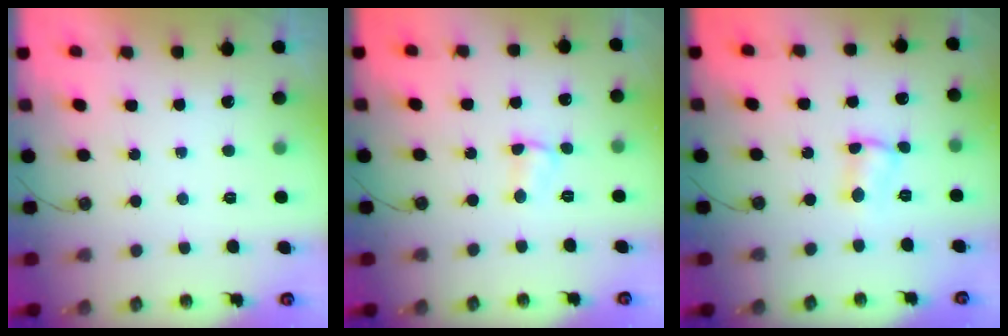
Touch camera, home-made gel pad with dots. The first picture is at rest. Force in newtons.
{"total": 3.3, "press": 3.3, "slide": 0.5}
{"total": 2.6, "press": 2.6, "slide": 0.5}